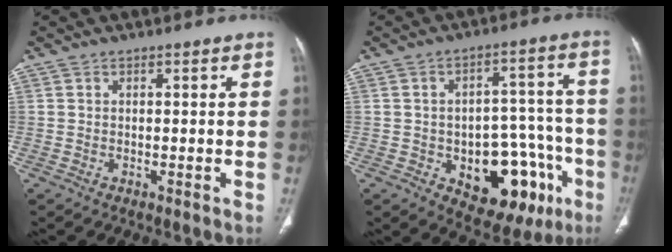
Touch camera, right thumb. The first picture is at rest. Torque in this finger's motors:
{"motor_torque": [0.27, 0.19, 1.38, -0.84, 0.27]}